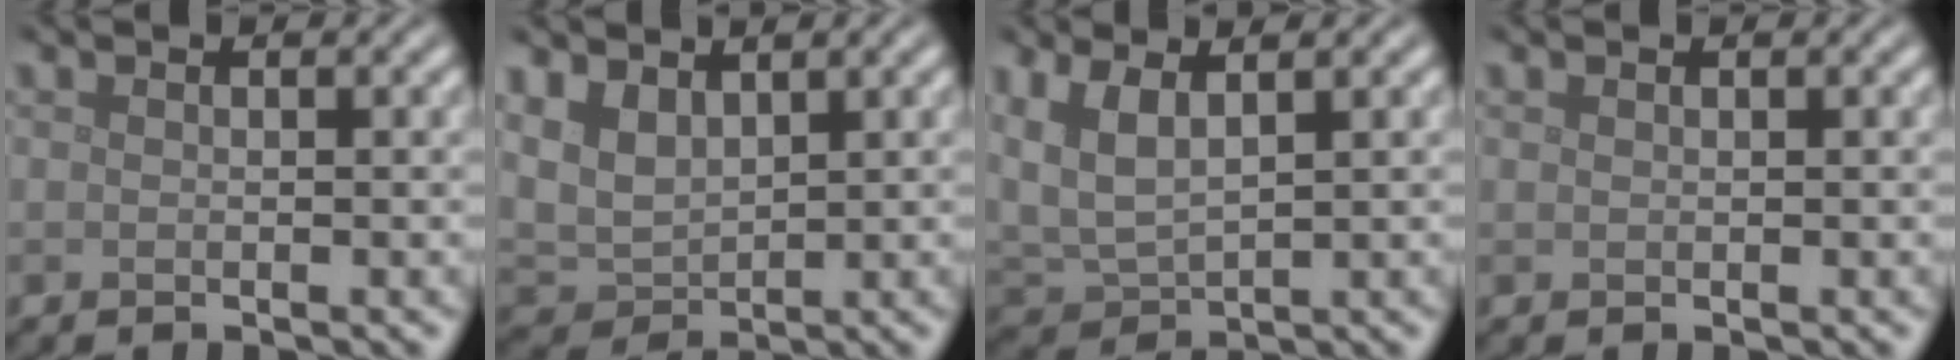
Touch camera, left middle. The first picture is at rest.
{"total": 3.8, "force": [2.2, 2.3, 2.1], "torque": [-0.055, -0.006, 0.042]}
{"total": 4.3, "force": [2.0, 2.0, 3.3], "torque": [-0.085, 0.001, 0.040]}
{"total": 0.0}